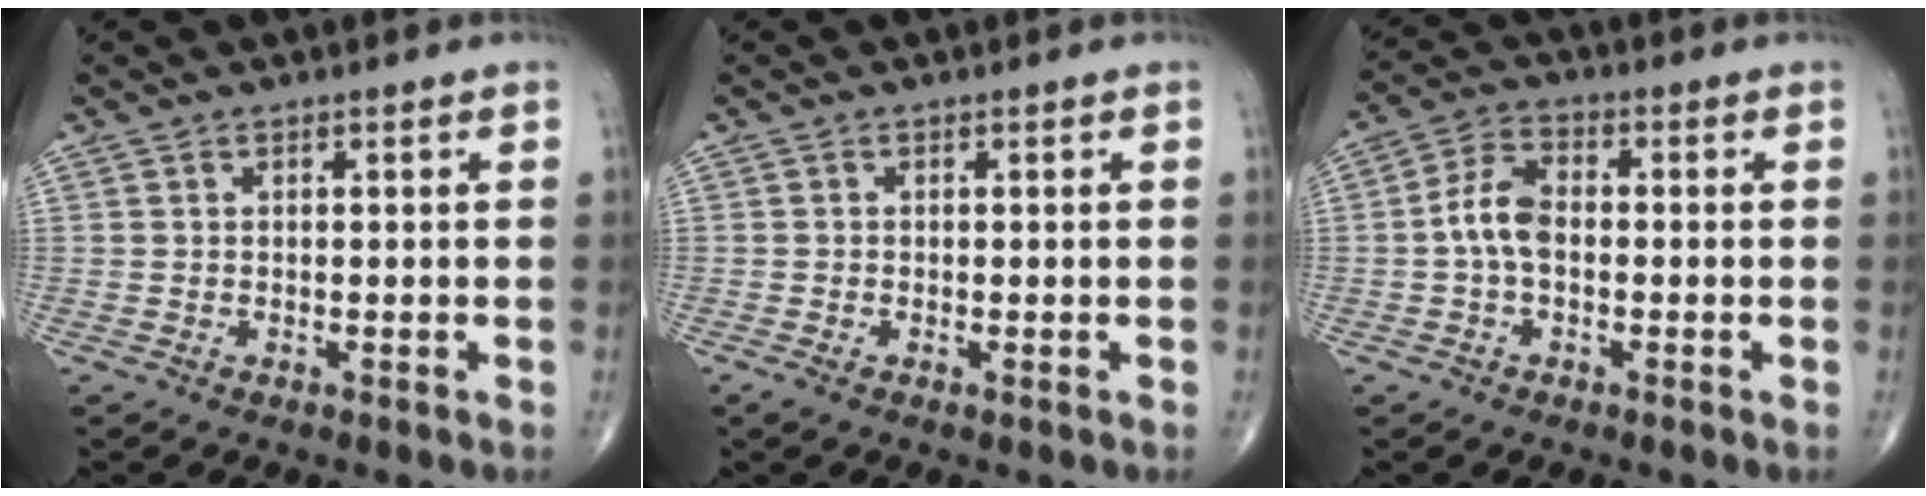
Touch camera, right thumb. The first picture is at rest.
{"total": 1.0, "force": [-0.5, 0.3, 0.8], "torque": [-0.023, -0.004, -0.013]}
{"total": 7.8, "force": [-0.9, 4.7, 6.2], "torque": [-0.119, 0.027, -0.027]}